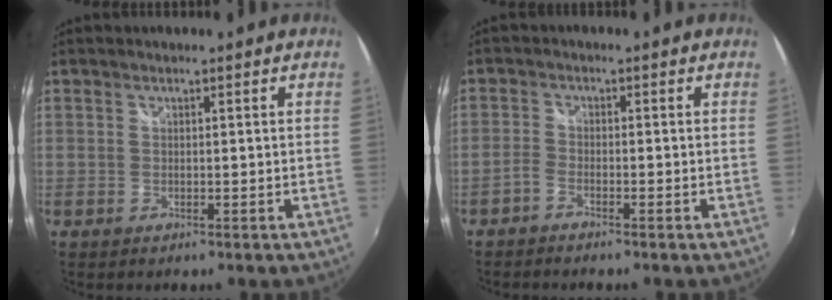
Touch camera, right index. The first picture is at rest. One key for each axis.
{"total": 2.0, "fx": -1.7, "fy": 0.5, "fz": 0.9, "tx": -0.034, "ty": 0.003, "tz": -0.039}